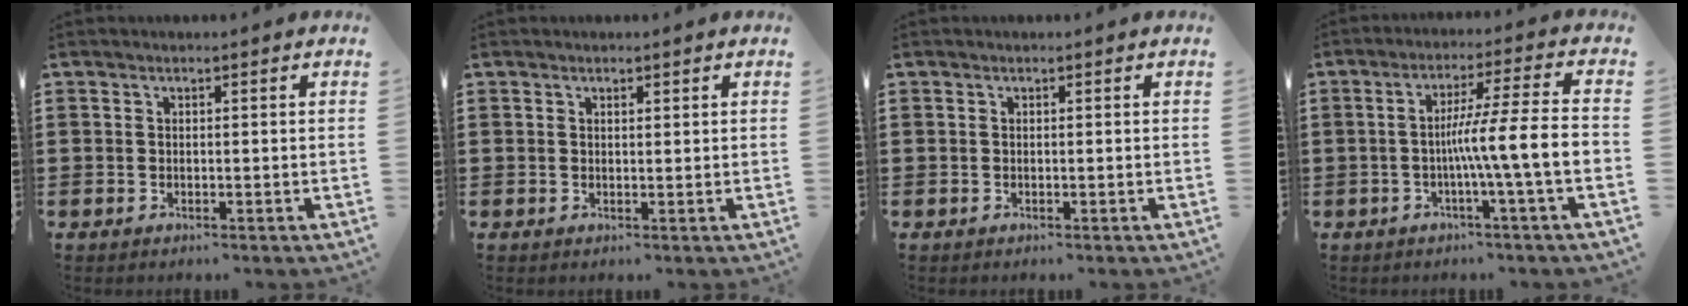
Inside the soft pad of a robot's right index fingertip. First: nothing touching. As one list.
[{"total": 0.6, "force": [0.4, 0.3, 0.3], "torque": [-0.006, 0.000, 0.009]}, {"total": 0.0}, {"total": 9.0, "force": [-2.2, -0.8, 8.7], "torque": [-0.152, -0.006, -0.044]}]